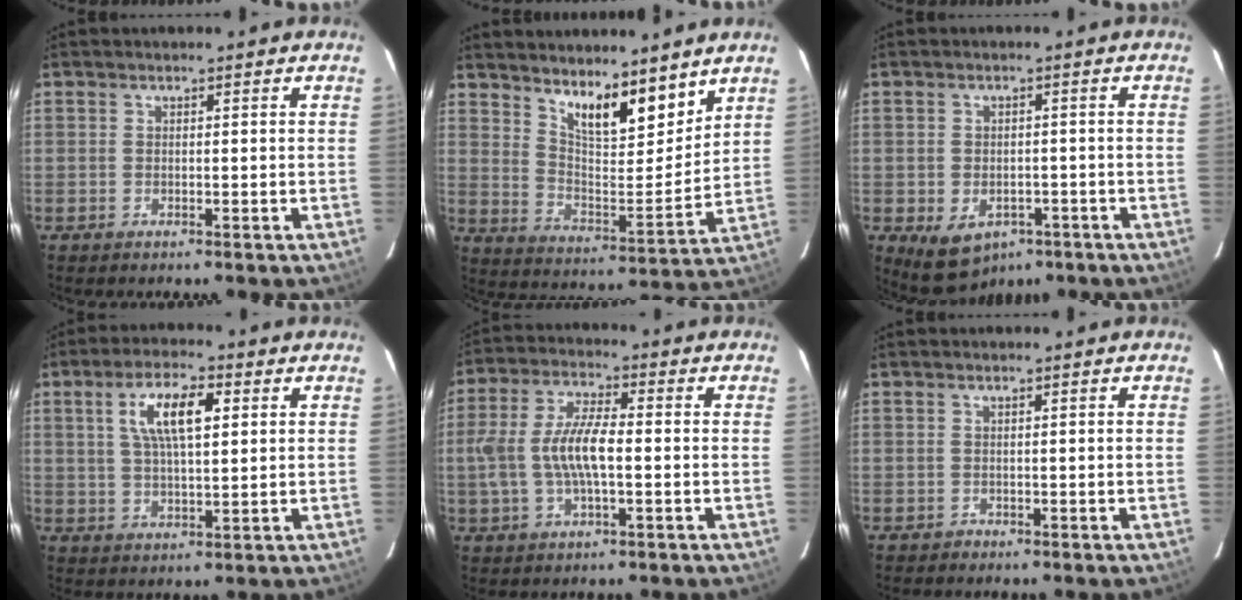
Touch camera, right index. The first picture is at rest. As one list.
[{"total": 13.3, "force": [9.8, 4.0, 8.0], "torque": [-0.119, -0.008, 0.173]}, {"total": 8.4, "force": [-4.3, 6.0, 4.1], "torque": [-0.086, -0.009, -0.045]}, {"total": 9.1, "force": [3.0, 2.9, 8.1], "torque": [-0.149, 0.011, 0.056]}, {"total": 10.4, "force": [-1.1, 3.7, 9.6], "torque": [-0.200, 0.008, -0.020]}, {"total": 0.5, "force": [-0.3, 0.4, -0.1], "torque": [0.002, 0.004, -0.001]}]